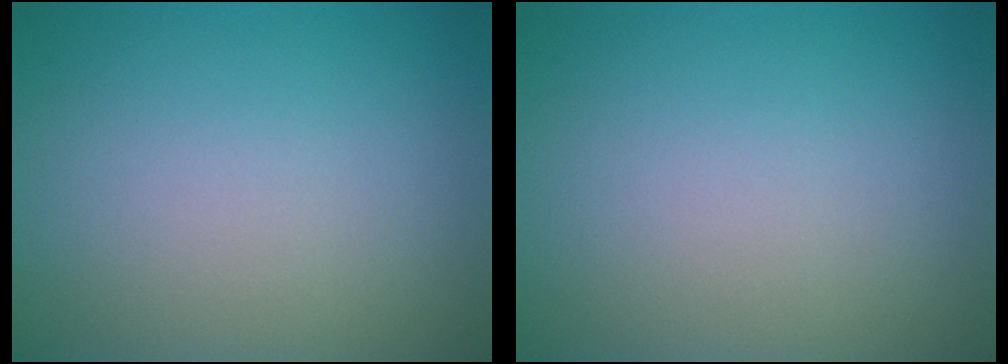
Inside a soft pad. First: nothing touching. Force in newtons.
{"total": 0.0}